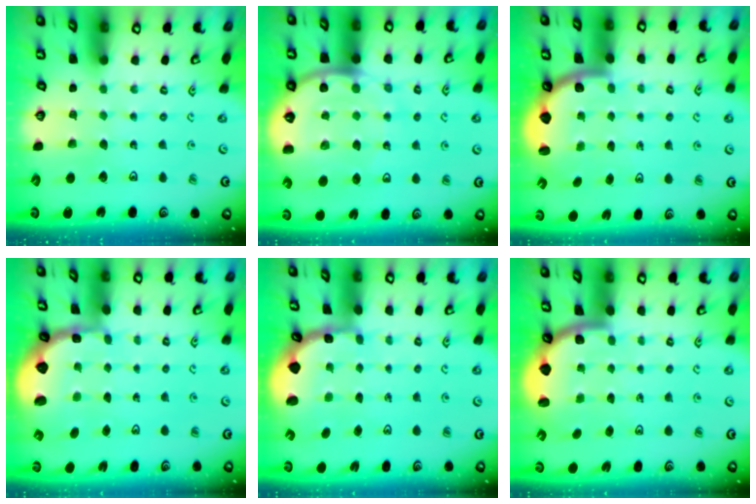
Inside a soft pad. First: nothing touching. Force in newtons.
{"total": 10.5, "press": 10.4, "slide": 1.6}
{"total": 2.5, "press": 2.2, "slide": 1.1}
{"total": 2.5, "press": 1.8, "slide": 1.8}
{"total": 1.3, "press": 1.2, "slide": 0.4}
{"total": 1.8, "press": 1.8, "slide": 0.1}